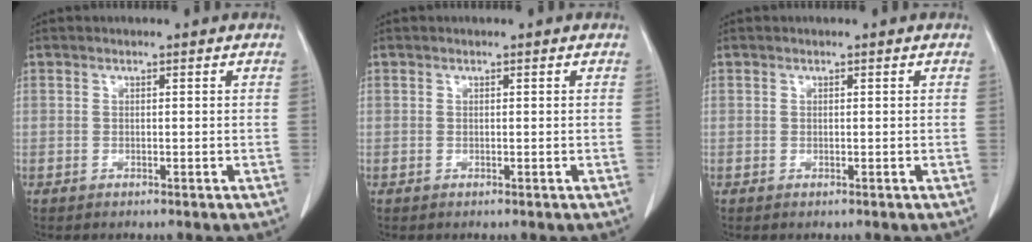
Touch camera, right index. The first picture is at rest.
{"total": 0.0}
{"total": 0.0}